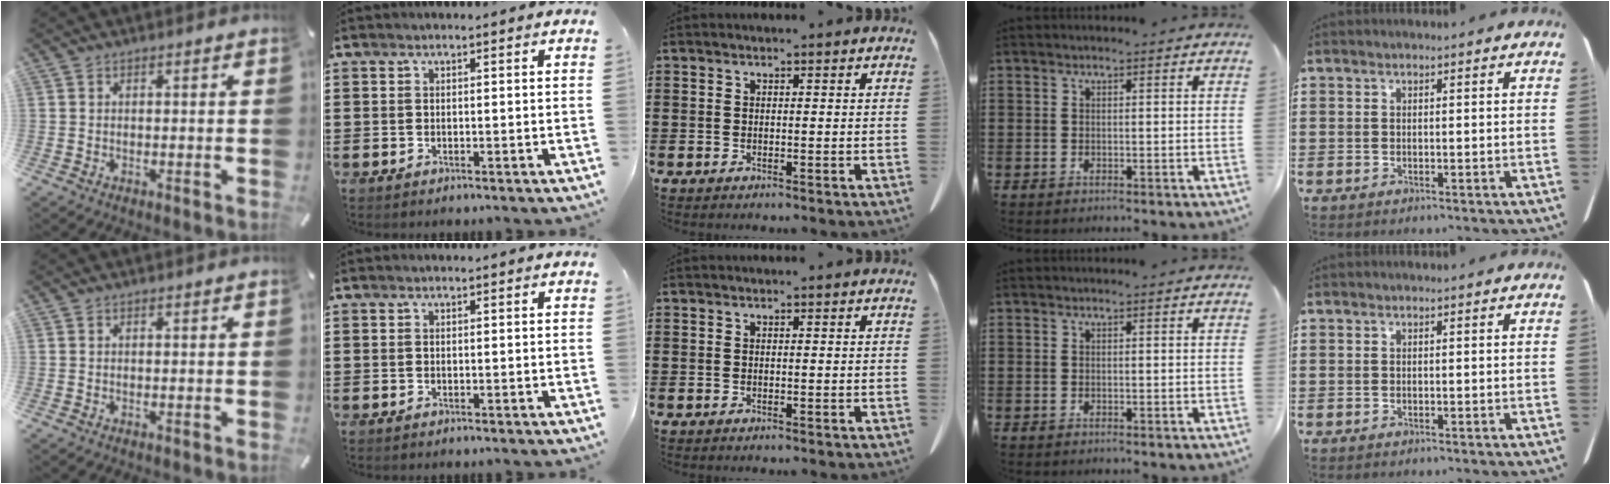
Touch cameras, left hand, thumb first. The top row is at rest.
{}